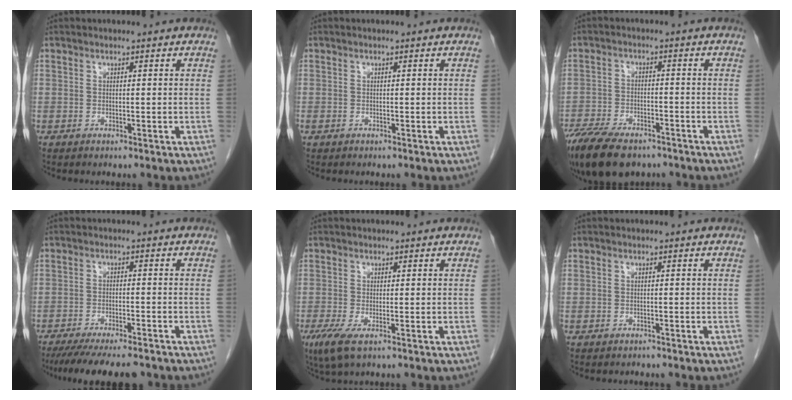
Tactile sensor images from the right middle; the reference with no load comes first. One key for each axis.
{"total": 0.0}
{"total": 13.4, "fx": -9.9, "fy": 5.6, "fz": 7.0, "tx": -0.137, "ty": -0.013, "tz": -0.156}
{"total": 12.5, "fx": -10.6, "fy": 2.2, "fz": 6.2, "tx": -0.097, "ty": -0.021, "tz": -0.154}
{"total": 3.9, "fx": -1.9, "fy": 0.9, "fz": 3.3, "tx": -0.071, "ty": -0.015, "tz": -0.030}
{"total": 0.8, "fx": -0.6, "fy": 0.5, "fz": -0.2, "tx": -0.009, "ty": 0.001, "tz": -0.013}